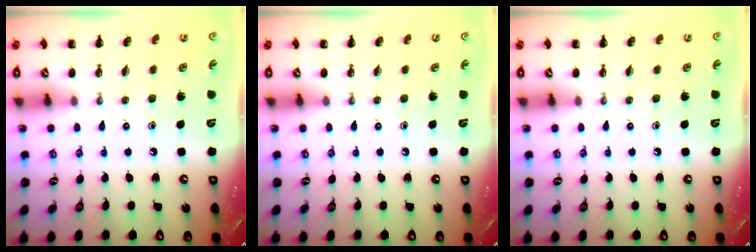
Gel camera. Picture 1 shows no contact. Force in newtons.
{"total": 0.0}
{"total": 0.0}